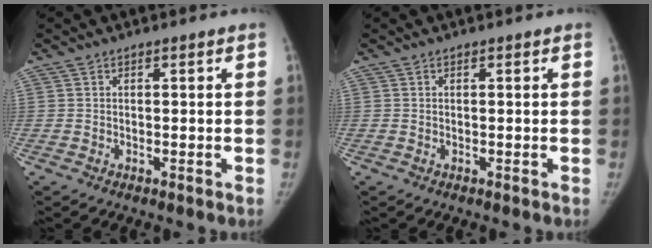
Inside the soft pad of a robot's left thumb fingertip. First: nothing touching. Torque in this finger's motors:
{"motor_torque": [0.00, 0.00, 0.13, -0.13, 0.00]}